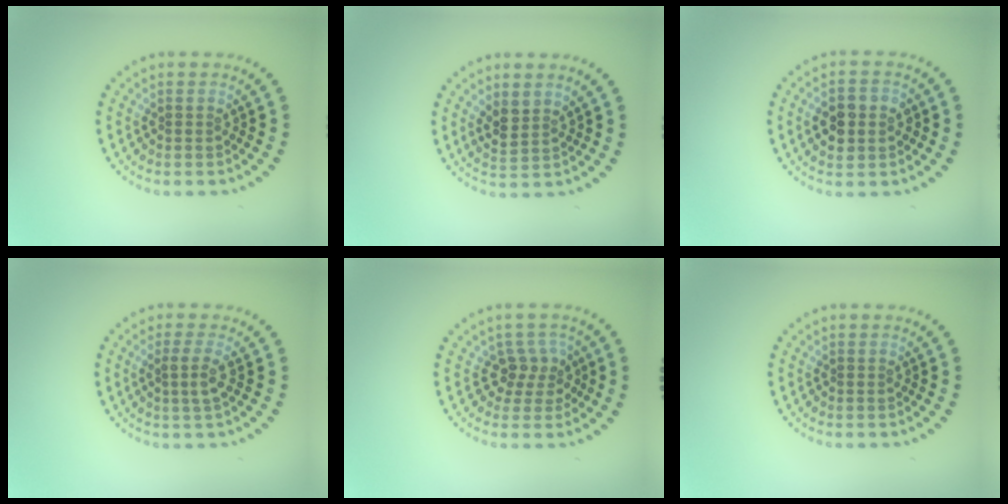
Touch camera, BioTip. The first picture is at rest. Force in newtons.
{"total": 2.1, "press": 1.8, "slide": 1.1}
{"total": 4.0, "press": 4.0, "slide": 0.3}
{"total": 1.9, "press": 1.5, "slide": 1.1}
{"total": 2.6, "press": 2.0, "slide": 1.6}
{"total": 0.0}